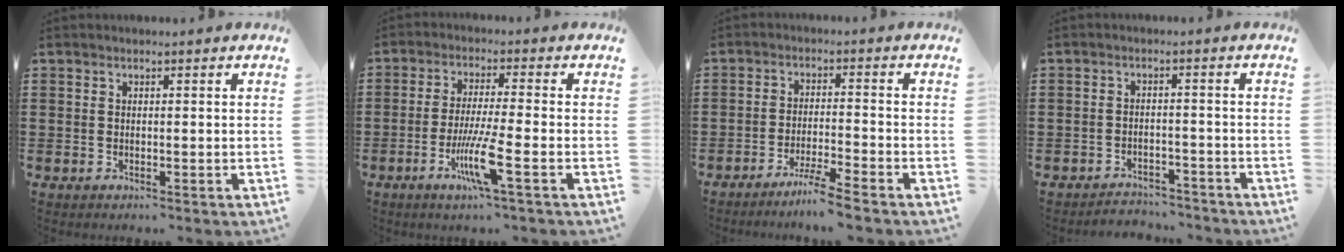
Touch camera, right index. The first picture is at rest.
{"total": 7.6, "force": [-3.2, 0.2, 6.9], "torque": [-0.138, -0.017, -0.062]}
{"total": 4.6, "force": [-4.0, -0.7, 2.2], "torque": [-0.051, -0.015, -0.079]}
{"total": 3.1, "force": [-3.1, 0.6, -0.2], "torque": [-0.004, 0.001, -0.068]}